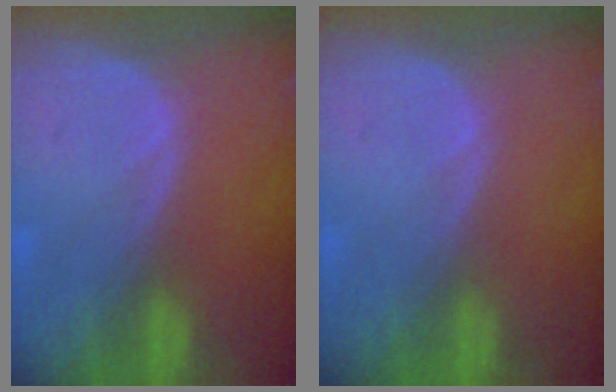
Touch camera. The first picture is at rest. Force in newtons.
{"total": 0.0}